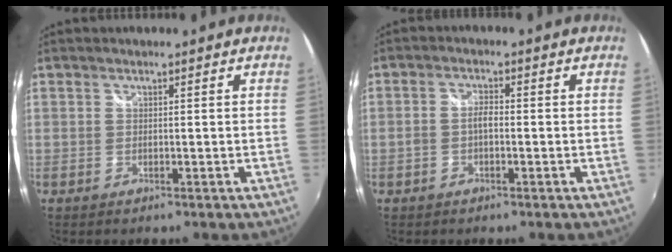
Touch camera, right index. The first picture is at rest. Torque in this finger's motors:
{"motor_torque": [0.06, 0.02, 0.09, 0.05]}